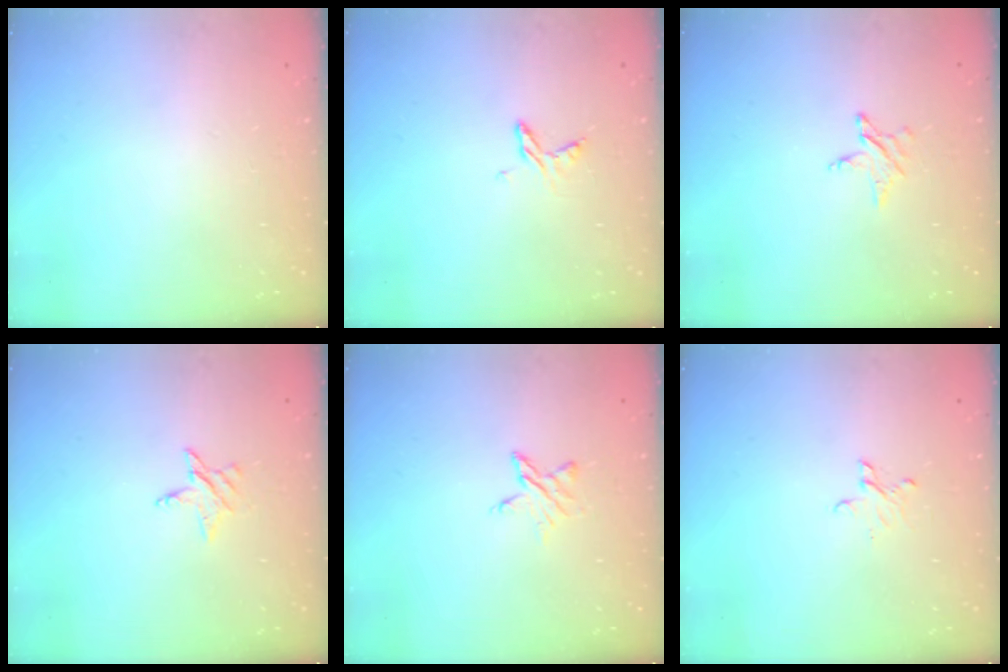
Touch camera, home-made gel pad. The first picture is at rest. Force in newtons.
{"total": 5.4, "press": 5.4, "slide": 0.5}
{"total": 2.9, "press": 2.8, "slide": 0.3}
{"total": 2.7, "press": 2.7, "slide": 0.2}
{"total": 4.5, "press": 4.5, "slide": 0.4}
{"total": 3.4, "press": 3.4, "slide": 0.3}